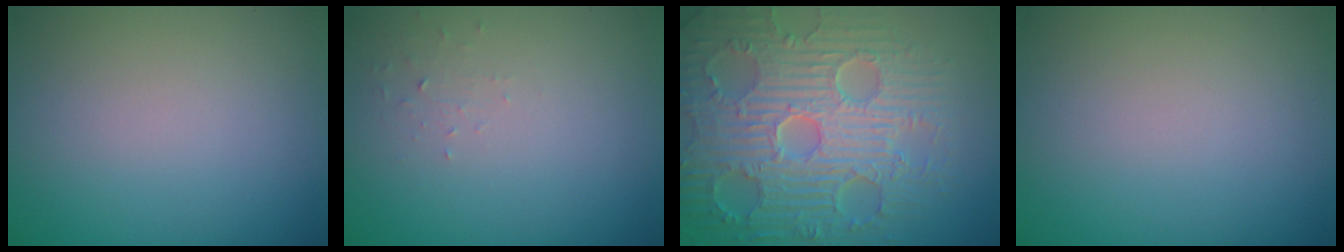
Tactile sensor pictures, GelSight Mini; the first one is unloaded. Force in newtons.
{"total": 0.6, "press": 0.3, "slide": 0.6}
{"total": 9.3, "press": 6.8, "slide": 6.4}
{"total": 0.0}